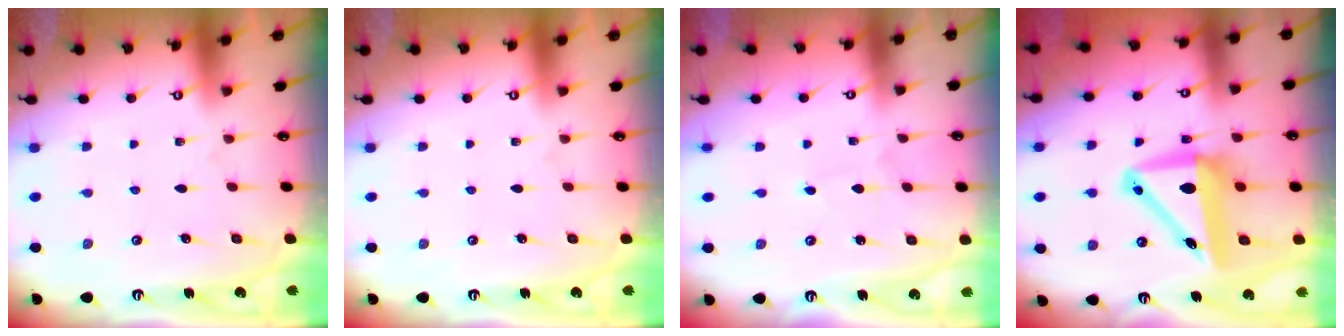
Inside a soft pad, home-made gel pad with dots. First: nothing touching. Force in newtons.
{"total": 0.0}
{"total": 1.6, "press": 1.6, "slide": 0.1}
{"total": 10.8, "press": 10.2, "slide": 3.6}